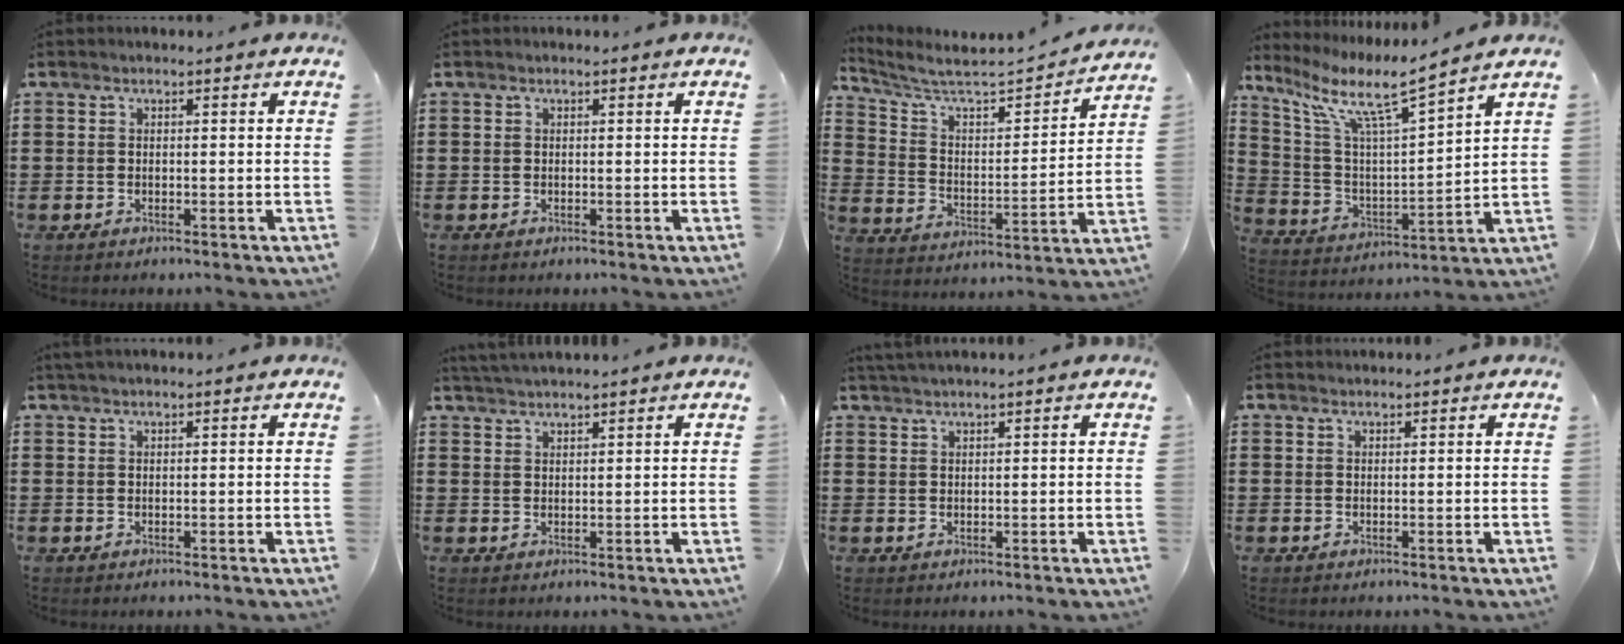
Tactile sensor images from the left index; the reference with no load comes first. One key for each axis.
{"total": 0.0}
{"total": 5.1, "fx": 4.6, "fy": 0.6, "fz": 2.1, "tx": -0.067, "ty": -0.043, "tz": 0.067}
{"total": 10.0, "fx": 7.5, "fy": 0.9, "fz": 6.6, "tx": -0.155, "ty": -0.040, "tz": 0.122}
{"total": 0.9, "fx": 0.7, "fy": -0.1, "fz": 0.5, "tx": -0.011, "ty": 0.000, "tz": 0.014}
{"total": 2.2, "fx": 2.2, "fy": -0.4, "fz": 0.3, "tx": -0.010, "ty": -0.002, "tz": 0.042}
{"total": 1.4, "fx": 1.2, "fy": -0.3, "fz": 0.6, "tx": -0.012, "ty": -0.001, "tz": 0.023}
{"total": 0.6, "fx": 0.6, "fy": -0.1, "fz": 0.1, "tx": -0.003, "ty": -0.001, "tz": 0.012}